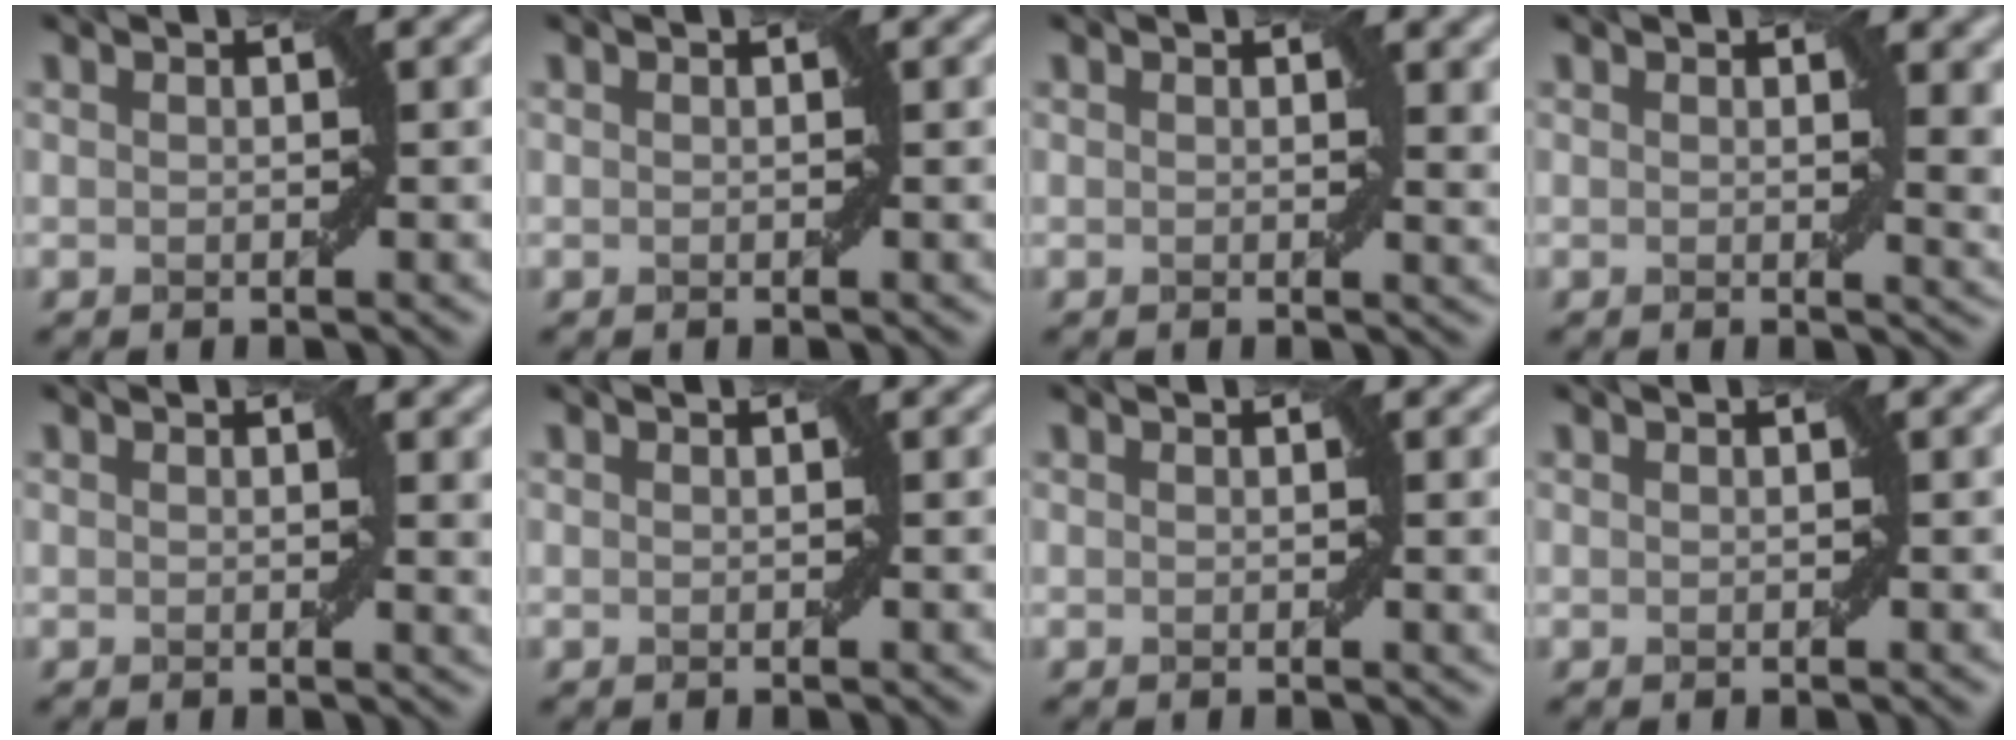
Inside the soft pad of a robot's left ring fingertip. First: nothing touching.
{"total": 0.0}
{"total": 1.6, "force": [0.8, 0.6, 1.3], "torque": [-0.010, -0.003, 0.014]}
{"total": 3.5, "force": [1.1, 1.2, 3.1], "torque": [-0.029, -0.005, 0.018]}
{"total": 1.4, "force": [0.6, 0.3, 1.2], "torque": [-0.009, -0.003, 0.010]}
{"total": 0.0}
{"total": 0.8, "force": [0.2, 0.0, 0.8], "torque": [-0.008, -0.002, 0.003]}
{"total": 0.0}